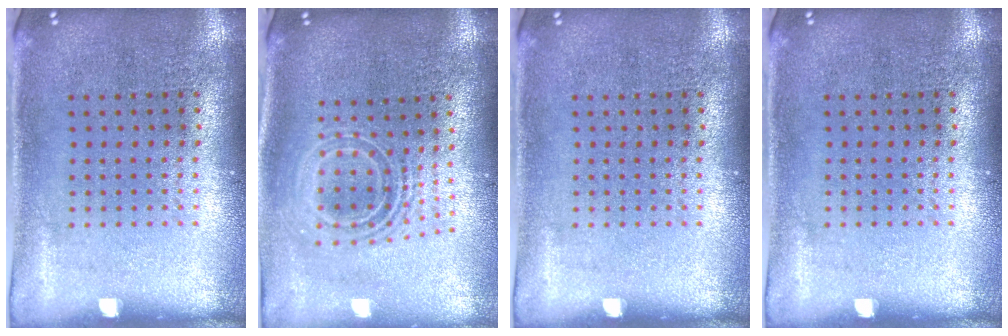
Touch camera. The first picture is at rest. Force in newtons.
{"total": 2.1, "press": 1.5, "slide": 1.4}
{"total": 0.0}
{"total": 0.0}